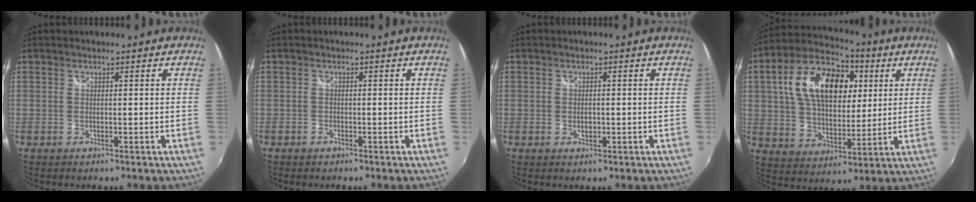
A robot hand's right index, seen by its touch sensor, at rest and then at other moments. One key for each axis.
{"total": 0.9, "fx": -0.7, "fy": 0.6, "fz": 0.1, "tx": -0.005, "ty": -0.002, "tz": -0.014}
{"total": 1.5, "fx": -0.4, "fy": 1.1, "fz": 1.0, "tx": -0.017, "ty": -0.001, "tz": -0.006}
{"total": 19.9, "fx": 5.7, "fy": 12.1, "fz": 14.7, "tx": -0.287, "ty": 0.039, "tz": 0.098}